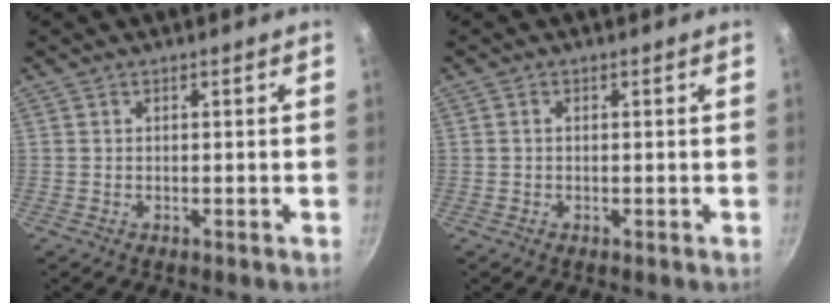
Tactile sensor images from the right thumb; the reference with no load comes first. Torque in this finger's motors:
{"motor_torque": [0.02, -0.23, -0.42, 0.21, 0.06]}